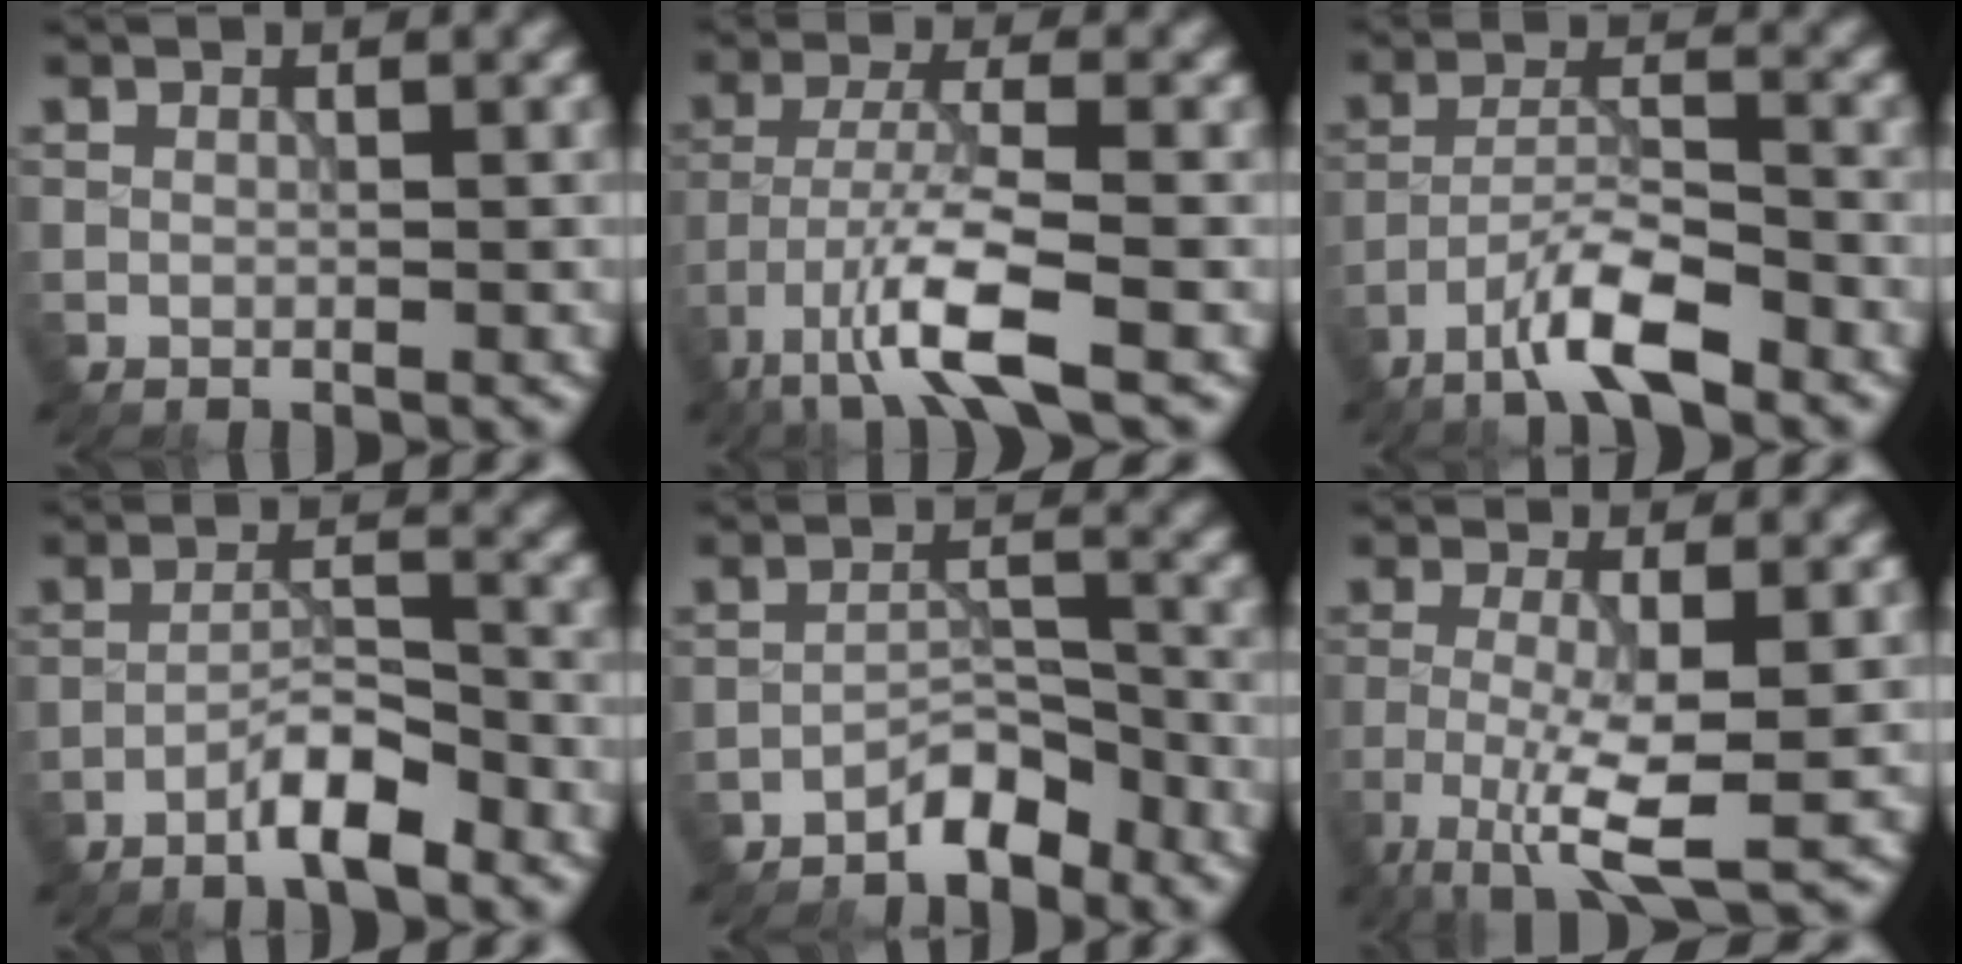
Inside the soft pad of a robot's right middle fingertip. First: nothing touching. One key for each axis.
{"total": 6.3, "fx": -3.6, "fy": 1.0, "fz": 5.0, "tx": -0.095, "ty": -0.001, "tz": -0.077}
{"total": 5.7, "fx": -4.1, "fy": 1.1, "fz": 3.8, "tx": -0.071, "ty": 0.004, "tz": -0.083}
{"total": 3.8, "fx": -2.8, "fy": 0.7, "fz": 2.5, "tx": -0.045, "ty": 0.012, "tz": -0.055}
{"total": 3.1, "fx": -2.6, "fy": 0.9, "fz": 1.3, "tx": -0.015, "ty": 0.016, "tz": -0.049}
{"total": 5.5, "fx": -2.2, "fy": 0.9, "fz": 5.0, "tx": -0.103, "ty": -0.006, "tz": -0.046}